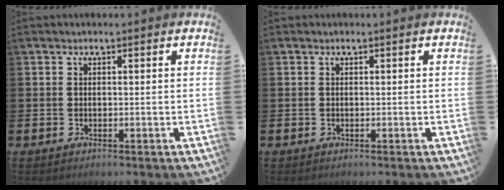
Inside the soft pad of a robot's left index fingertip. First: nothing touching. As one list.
[{"total": 0.0}]